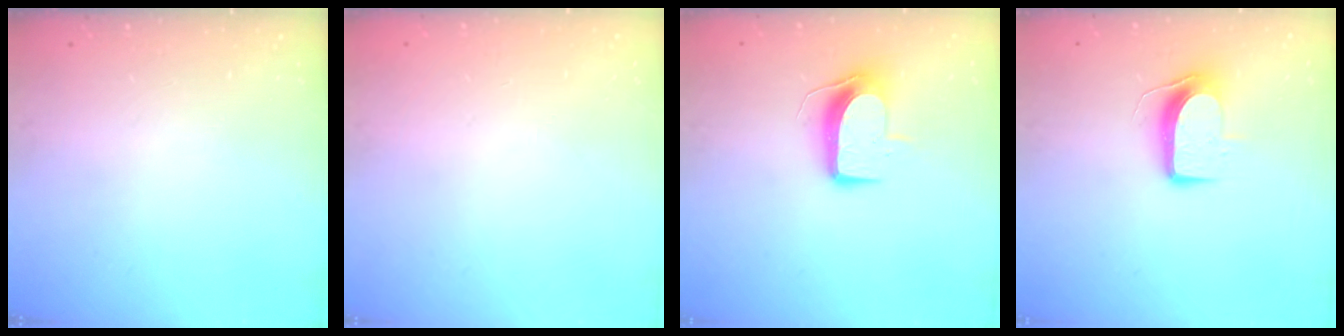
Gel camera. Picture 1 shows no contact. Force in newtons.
{"total": 0.0}
{"total": 9.2, "press": 9.2, "slide": 0.3}
{"total": 9.2, "press": 9.1, "slide": 0.9}